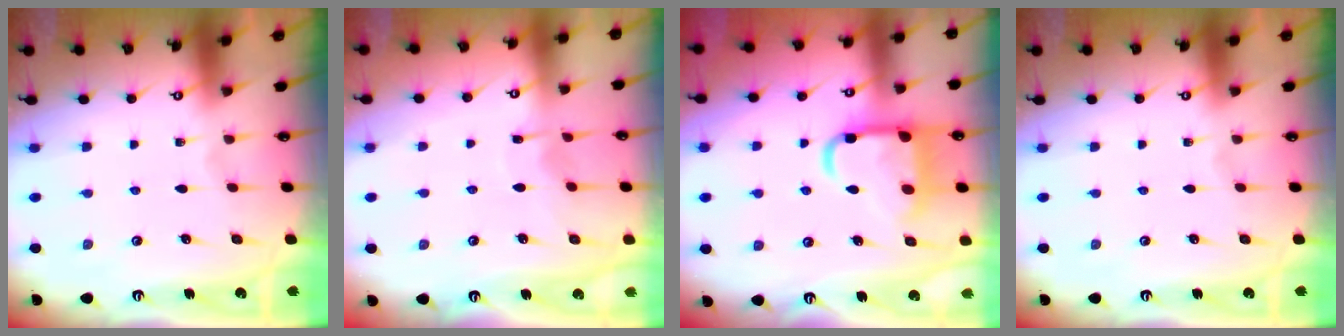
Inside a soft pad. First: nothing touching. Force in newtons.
{"total": 5.0, "press": 5.0, "slide": 0.4}
{"total": 15.2, "press": 15.1, "slide": 1.4}
{"total": 0.0}